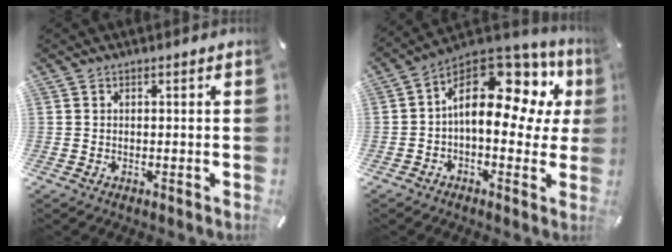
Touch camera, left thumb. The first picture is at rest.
{"total": 16.9, "force": [5.2, 9.1, 13.3], "torque": [-0.204, -0.036, 0.087]}